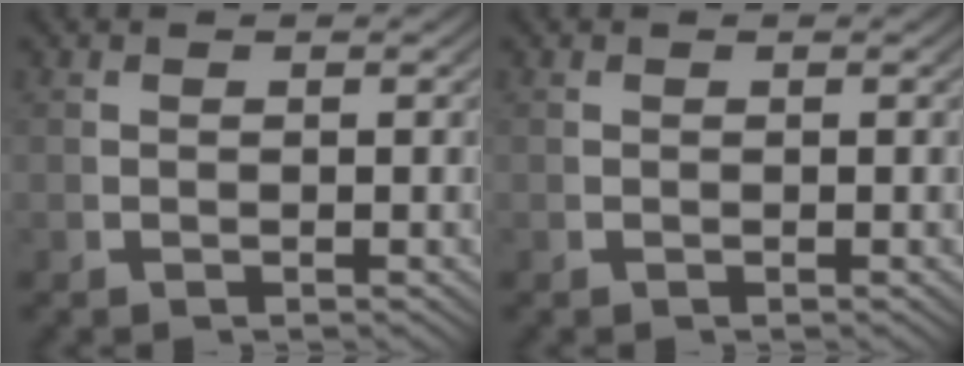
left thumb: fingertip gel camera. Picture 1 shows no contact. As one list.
[{"total": 0.0}]